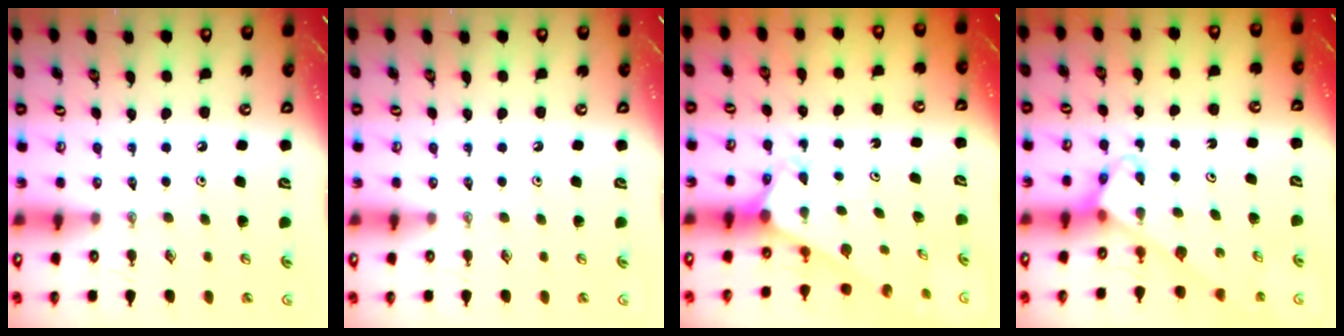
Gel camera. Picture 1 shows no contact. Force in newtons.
{"total": 0.0}
{"total": 2.3, "press": 2.3, "slide": 0.2}
{"total": 3.7, "press": 3.7, "slide": 0.1}